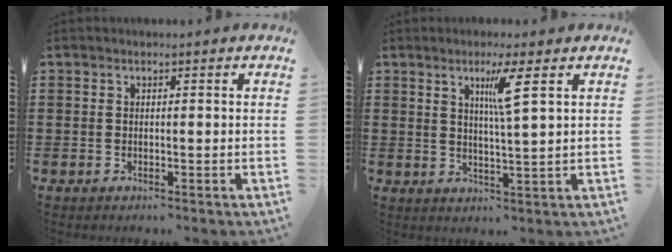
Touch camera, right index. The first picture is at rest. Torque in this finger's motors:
{"motor_torque": [0.13, -0.02, 0.31, 0.08]}